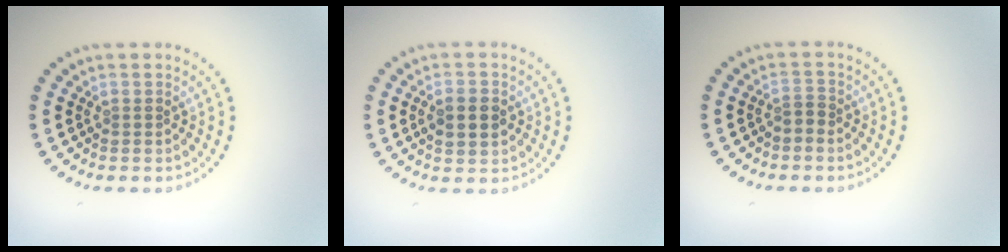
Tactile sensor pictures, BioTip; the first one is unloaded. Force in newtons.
{"total": 2.7, "press": 2.7, "slide": 0.2}
{"total": 1.2, "press": 0.8, "slide": 0.8}